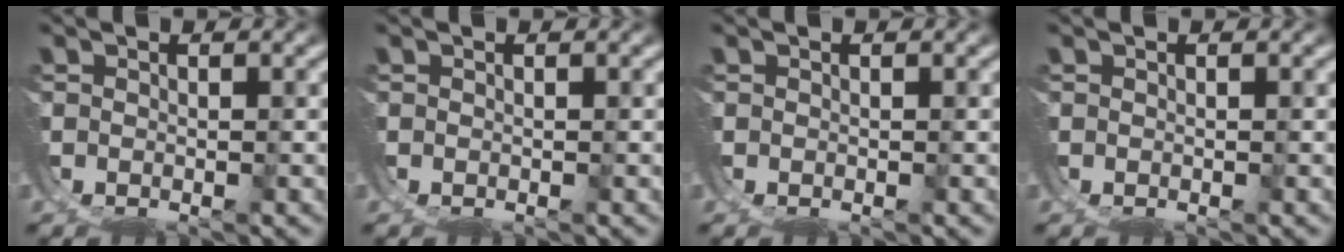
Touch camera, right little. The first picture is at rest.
{"total": 0.0}
{"total": 0.0}
{"total": 0.0}